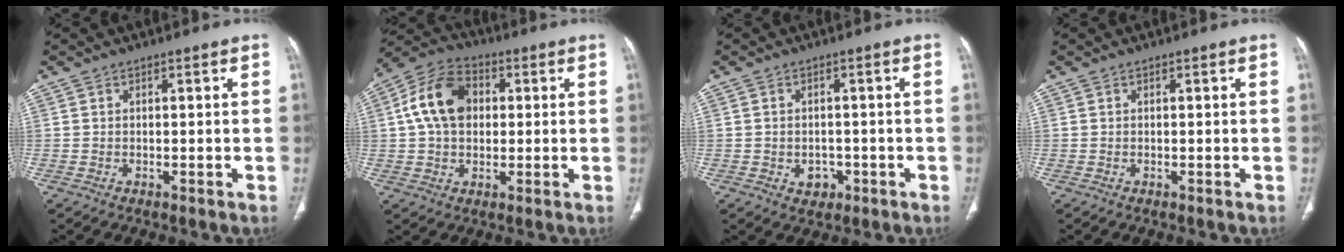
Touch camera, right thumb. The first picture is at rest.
{"total": 12.6, "force": [1.9, 9.0, 8.7], "torque": [-0.144, 0.021, 0.025]}
{"total": 3.3, "force": [-1.1, 2.7, 1.6], "torque": [-0.008, 0.007, -0.007]}
{"total": 0.0}